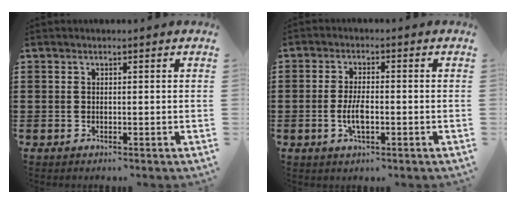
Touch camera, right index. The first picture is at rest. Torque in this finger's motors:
{"motor_torque": [1.10, 1.04, 0.52, 0.10]}